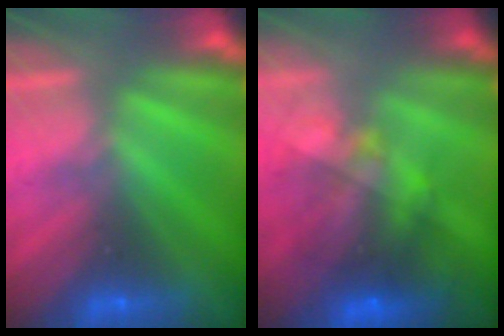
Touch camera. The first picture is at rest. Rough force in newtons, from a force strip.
{"total": 8.8}